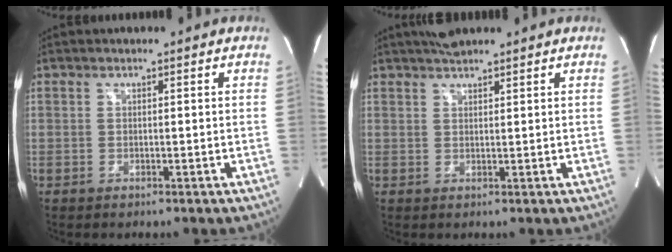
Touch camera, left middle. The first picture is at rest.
{"total": 3.3, "force": [2.9, 0.5, 1.5], "torque": [-0.030, 0.018, 0.053]}